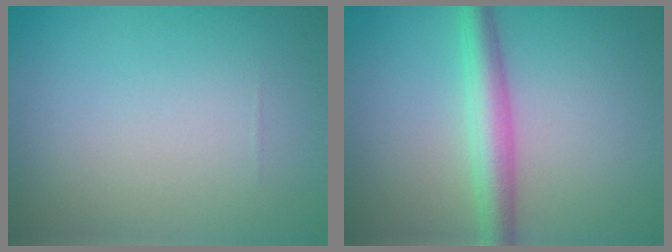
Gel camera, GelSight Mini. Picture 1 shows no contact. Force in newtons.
{"total": 3.8, "press": 3.8, "slide": 0.1}